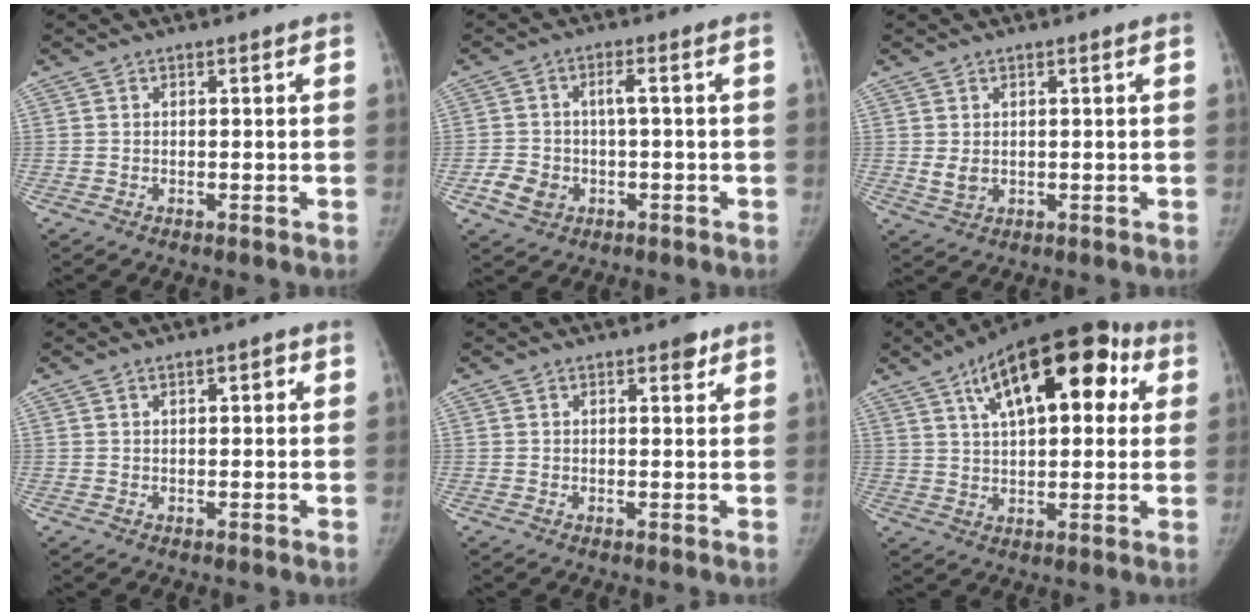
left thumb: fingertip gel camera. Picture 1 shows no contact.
{"total": 5.5, "force": [-1.6, 3.4, 4.0], "torque": [-0.072, 0.018, -0.021]}
{"total": 2.6, "force": [0.1, 1.9, 1.6], "torque": [-0.022, -0.006, 0.009]}
{"total": 1.8, "force": [0.6, 1.0, 1.4], "torque": [-0.013, 0.003, 0.005]}
{"total": 2.1, "force": [1.3, 1.1, 1.2], "torque": [-0.002, -0.005, 0.014]}
{"total": 20.9, "force": [7.9, 10.0, 16.6], "torque": [-0.220, 0.021, 0.118]}